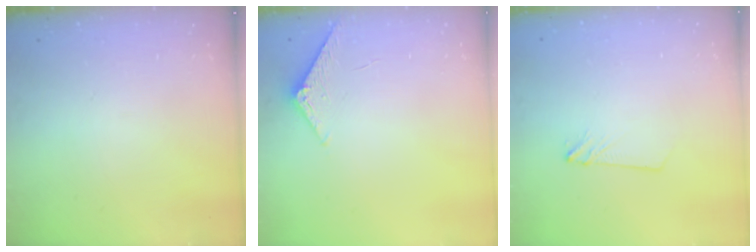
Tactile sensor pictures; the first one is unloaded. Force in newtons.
{"total": 5.6, "press": 5.6, "slide": 0.6}
{"total": 2.8, "press": 2.8, "slide": 0.3}